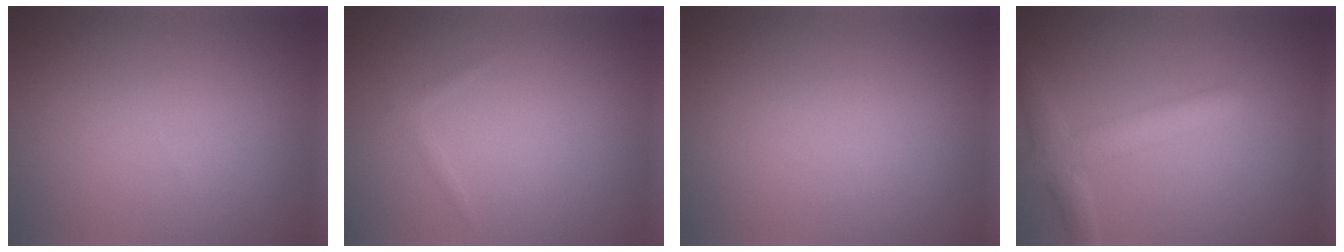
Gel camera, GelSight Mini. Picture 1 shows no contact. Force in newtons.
{"total": 0.7, "press": 0.7, "slide": 0.1}
{"total": 0.0}
{"total": 3.4, "press": 3.4, "slide": 0.3}